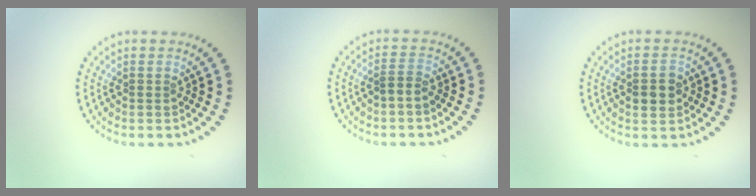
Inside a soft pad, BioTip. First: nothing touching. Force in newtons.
{"total": 1.2, "press": 1.0, "slide": 0.6}
{"total": 2.9, "press": 2.9, "slide": 0.1}